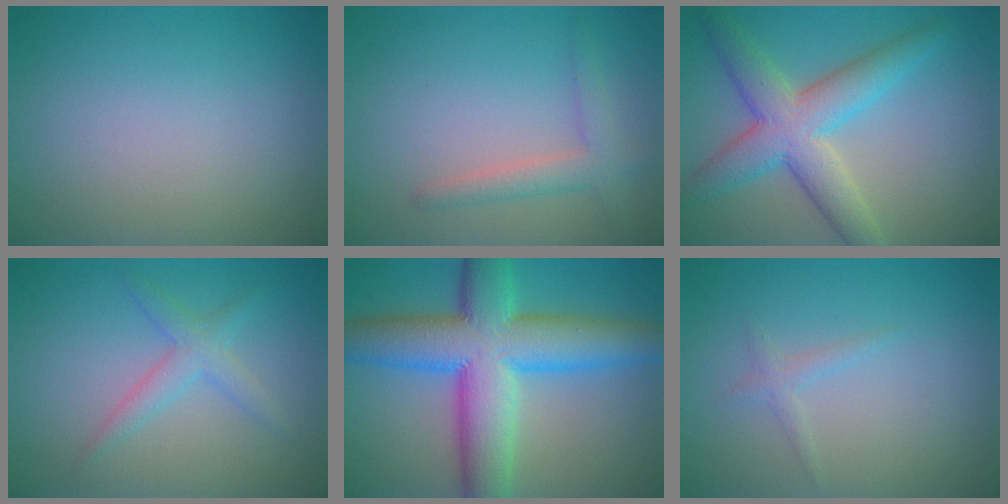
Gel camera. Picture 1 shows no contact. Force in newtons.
{"total": 2.5, "press": 2.5, "slide": 0.1}
{"total": 6.8, "press": 6.8, "slide": 0.3}
{"total": 2.3, "press": 2.3, "slide": 0.2}
{"total": 11.8, "press": 11.8, "slide": 0.1}
{"total": 1.0, "press": 1.0, "slide": 0.1}